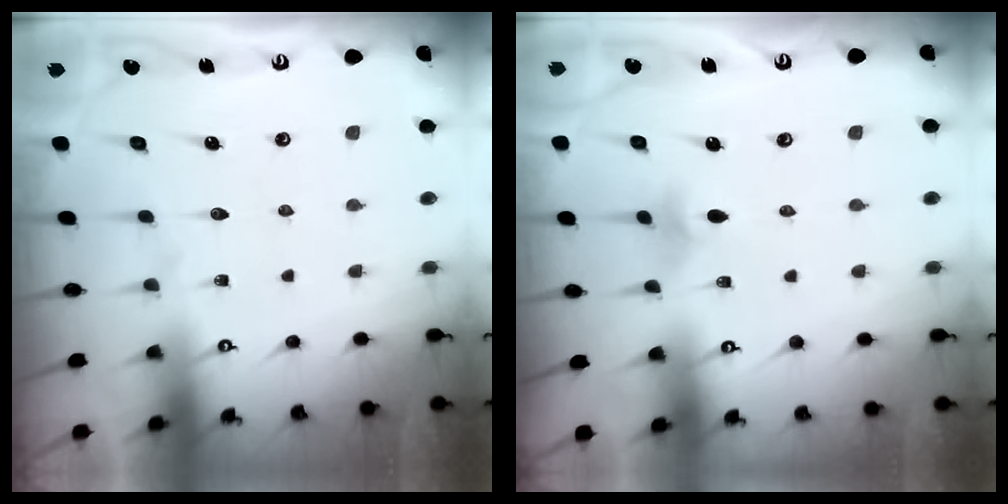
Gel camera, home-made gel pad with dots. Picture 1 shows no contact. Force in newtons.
{"total": 2.7, "press": 2.6, "slide": 0.5}